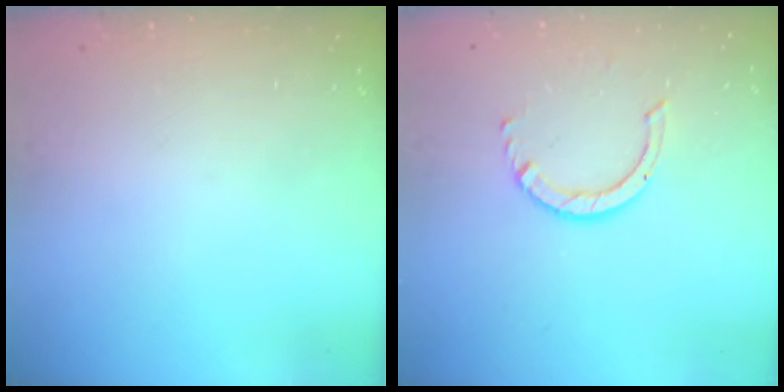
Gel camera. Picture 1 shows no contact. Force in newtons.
{"total": 3.3, "press": 3.2, "slide": 0.4}